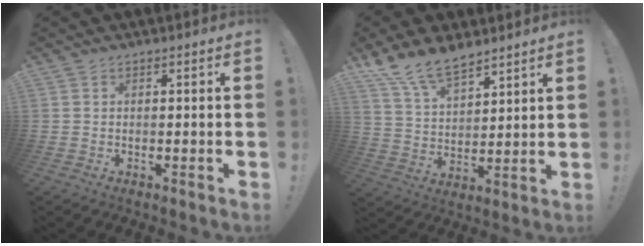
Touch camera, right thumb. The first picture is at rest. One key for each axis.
{"total": 12.1, "fx": 9.9, "fy": 5.0, "fz": 4.9, "tx": -0.102, "ty": -0.061, "tz": 0.189}